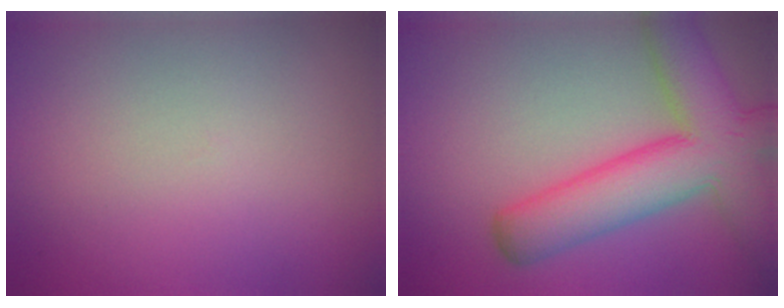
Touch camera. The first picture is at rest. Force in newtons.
{"total": 9.3, "press": 9.3, "slide": 0.7}